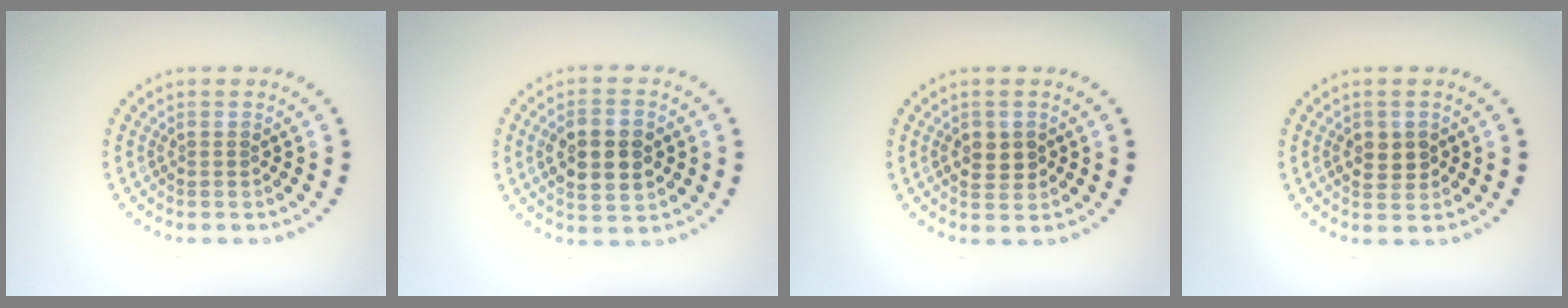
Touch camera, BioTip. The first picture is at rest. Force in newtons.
{"total": 5.6, "press": 5.5, "slide": 0.4}
{"total": 2.4, "press": 2.3, "slide": 0.6}
{"total": 2.4, "press": 2.3, "slide": 0.6}